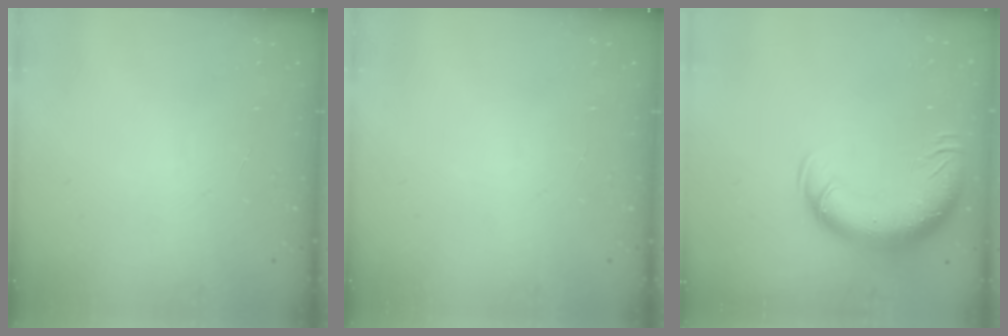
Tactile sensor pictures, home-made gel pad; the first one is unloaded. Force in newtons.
{"total": 0.0}
{"total": 13.1, "press": 12.8, "slide": 3.1}